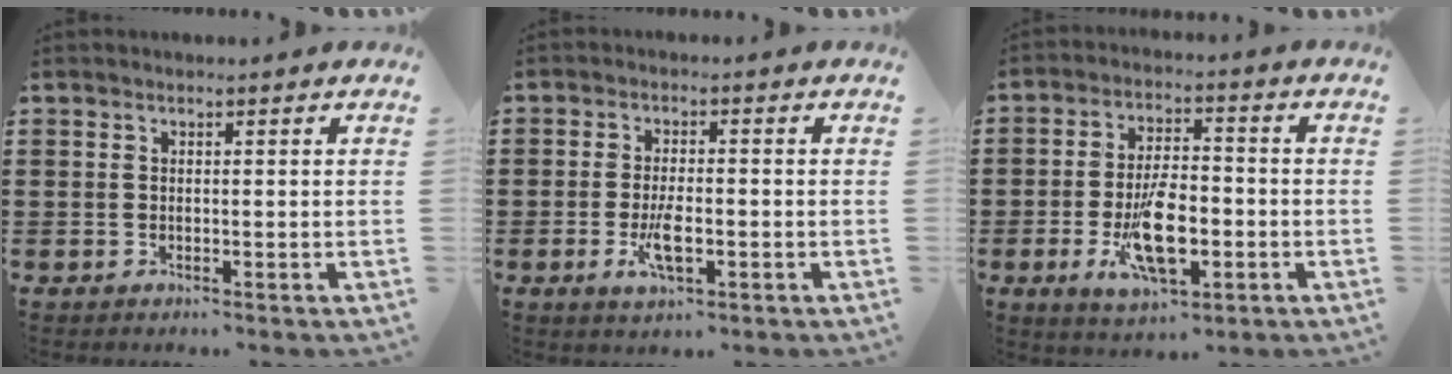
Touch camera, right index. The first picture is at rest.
{"total": 5.0, "force": [-1.5, 1.6, 4.4], "torque": [-0.096, -0.007, -0.030]}
{"total": 10.5, "force": [-3.1, 4.3, 9.1], "torque": [-0.179, -0.015, -0.053]}